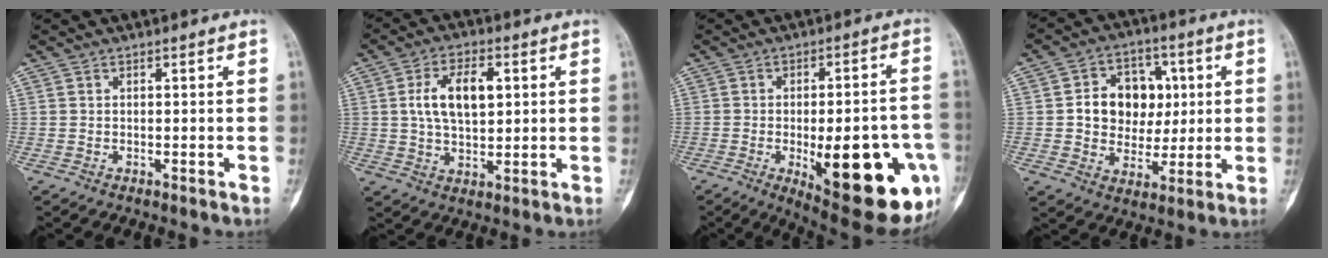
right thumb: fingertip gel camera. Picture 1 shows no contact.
{"total": 10.1, "force": [2.1, 5.5, 8.3], "torque": [-0.139, 0.002, 0.038]}
{"total": 24.1, "force": [-7.2, 8.2, 21.5], "torque": [-0.234, 0.004, -0.074]}
{"total": 12.6, "force": [1.7, 10.1, 7.2], "torque": [-0.057, 0.009, 0.031]}